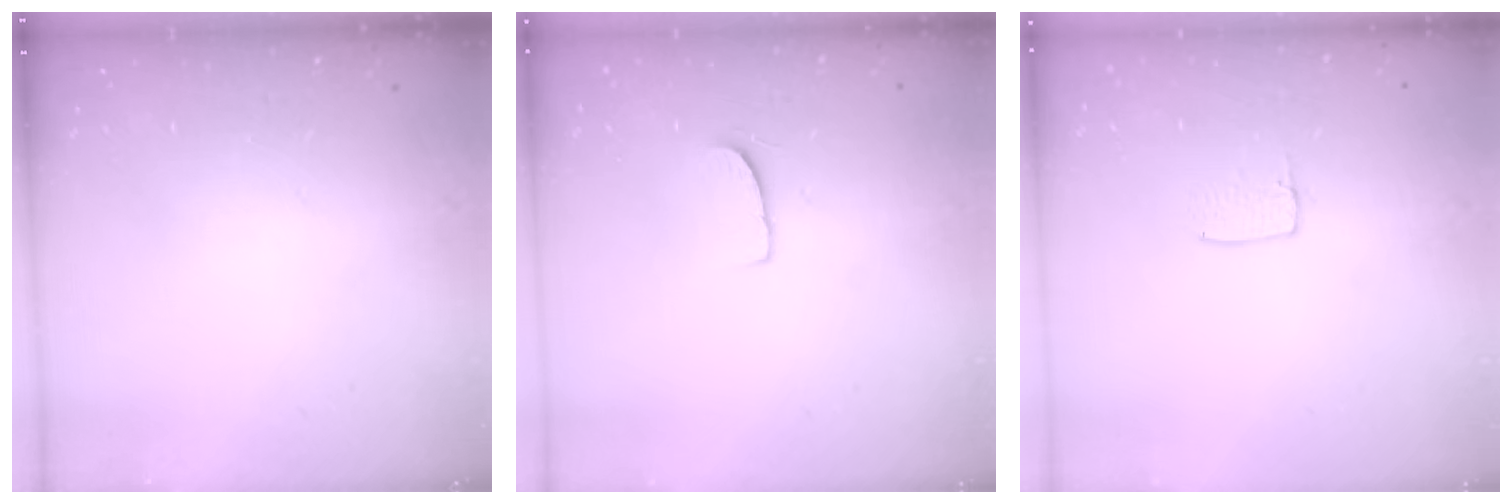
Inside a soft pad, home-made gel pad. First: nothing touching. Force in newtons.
{"total": 5.7, "press": 5.6, "slide": 0.5}
{"total": 4.2, "press": 4.2, "slide": 0.3}